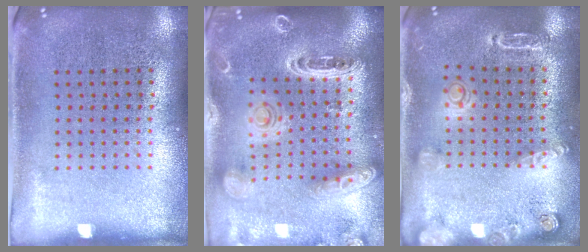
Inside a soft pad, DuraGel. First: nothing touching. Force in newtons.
{"total": 2.3, "press": 2.1, "slide": 0.9}
{"total": 1.8, "press": 1.8, "slide": 0.1}